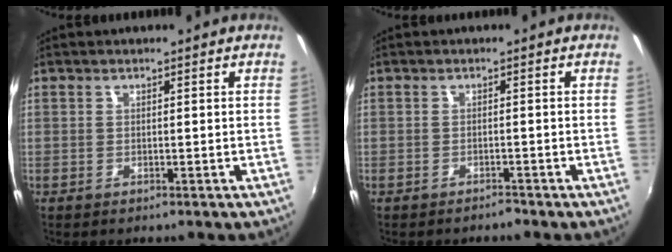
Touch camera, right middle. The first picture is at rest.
{"total": 1.4, "force": [-1.4, 0.3, 0.3], "torque": [-0.010, -0.003, -0.023]}